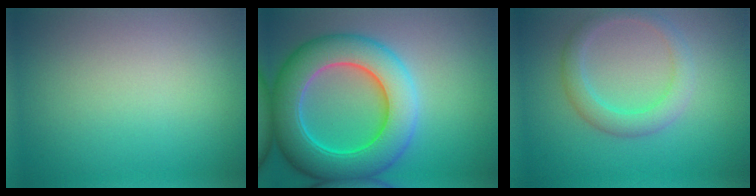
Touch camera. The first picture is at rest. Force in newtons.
{"total": 9.8, "press": 9.8, "slide": 0.3}
{"total": 3.0, "press": 3.0, "slide": 0.0}